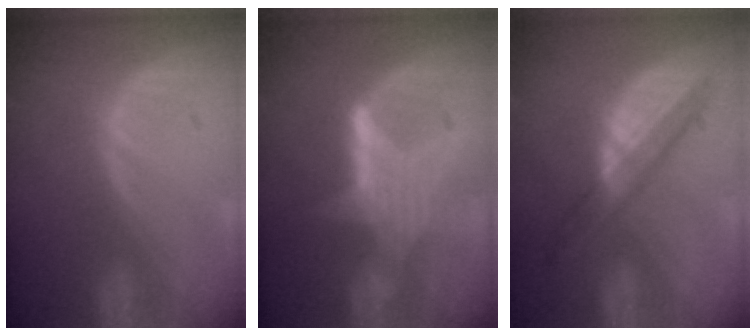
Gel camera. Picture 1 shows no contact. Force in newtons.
{"total": 6.3, "press": 5.8, "slide": 2.6}
{"total": 5.7, "press": 5.6, "slide": 1.3}